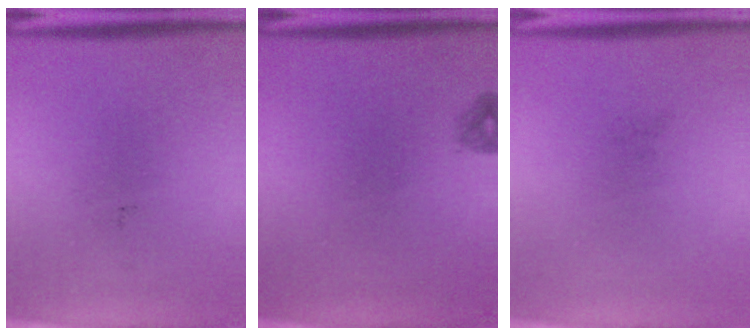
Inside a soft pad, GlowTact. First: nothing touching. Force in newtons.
{"total": 0.8}
{"total": 0.0}